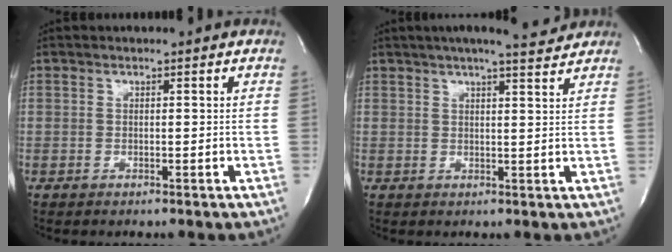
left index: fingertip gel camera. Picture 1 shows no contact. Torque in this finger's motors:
{"motor_torque": [0.37, -0.22, -0.03, 0.00]}